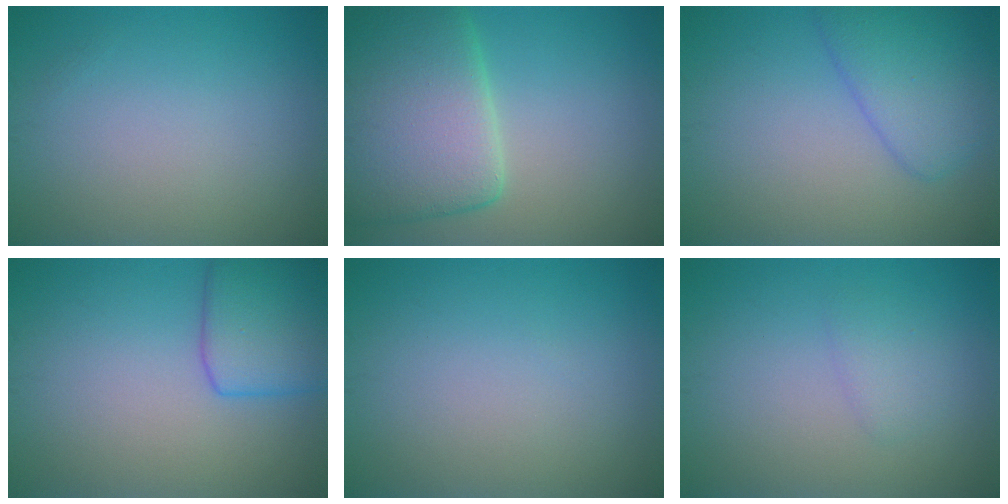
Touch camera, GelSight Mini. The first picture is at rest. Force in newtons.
{"total": 9.6, "press": 9.5, "slide": 1.1}
{"total": 4.0, "press": 4.0, "slide": 0.2}
{"total": 5.0, "press": 5.0, "slide": 0.3}
{"total": 0.0}
{"total": 1.3, "press": 1.3, "slide": 0.1}